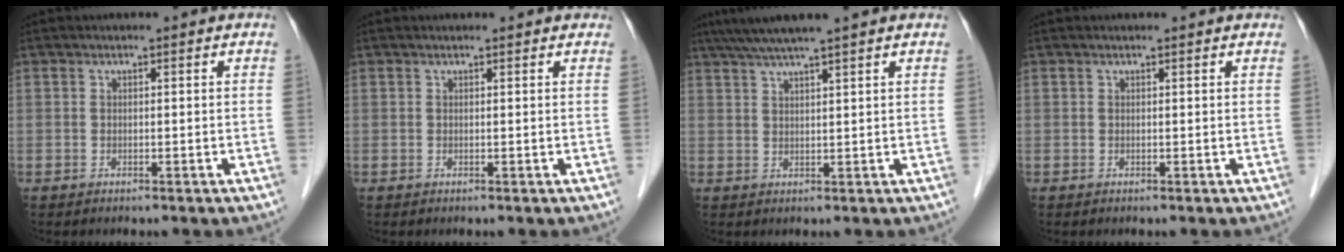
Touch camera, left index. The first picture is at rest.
{"total": 2.0, "force": [1.9, 0.6, 0.4], "torque": [-0.013, 0.014, 0.016]}
{"total": 6.5, "force": [5.2, -1.1, 3.6], "torque": [-0.062, 0.026, 0.089]}
{"total": 1.0, "force": [1.0, 0.2, 0.1], "torque": [-0.011, 0.010, 0.011]}